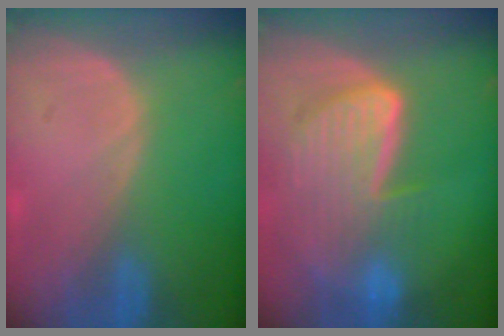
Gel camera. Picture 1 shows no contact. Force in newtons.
{"total": 9.3, "press": 8.1, "slide": 4.6}